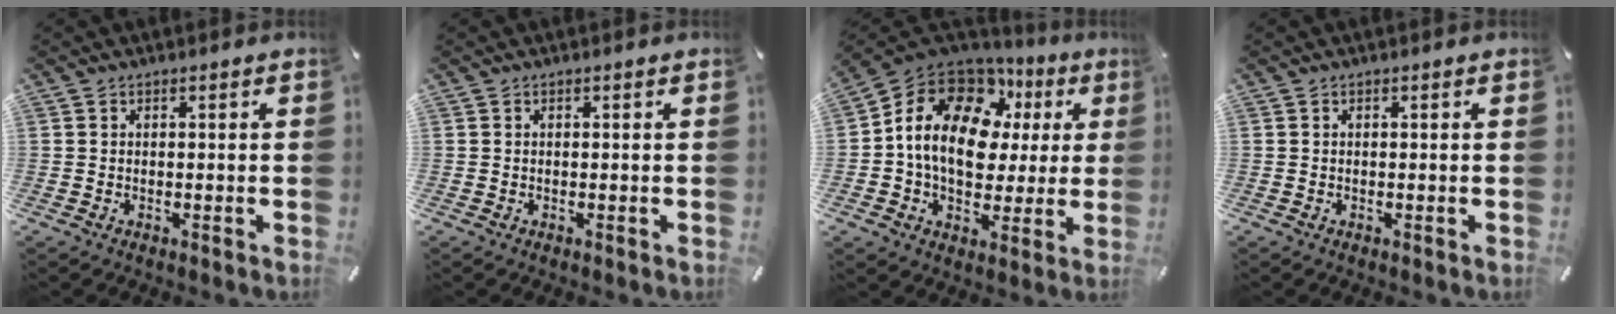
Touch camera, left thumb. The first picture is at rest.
{"total": 0.0}
{"total": 16.8, "force": [4.9, 12.0, 10.7], "torque": [-0.200, -0.019, 0.087]}
{"total": 0.0}